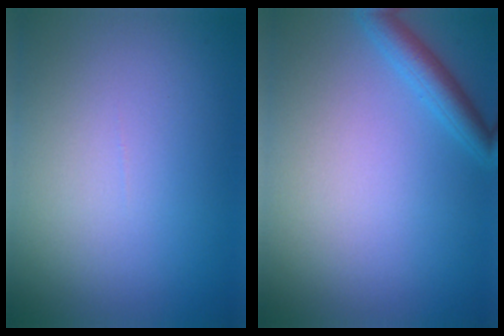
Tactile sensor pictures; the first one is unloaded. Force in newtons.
{"total": 2.4, "press": 2.4, "slide": 0.1}